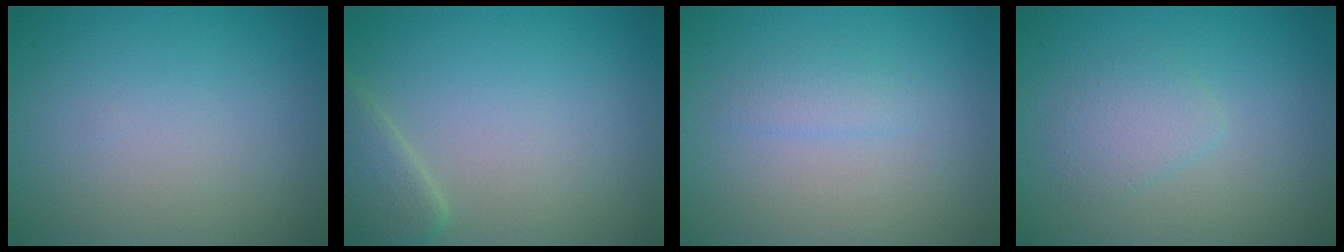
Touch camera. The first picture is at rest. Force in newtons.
{"total": 2.6, "press": 2.6, "slide": 0.2}
{"total": 1.2, "press": 1.2, "slide": 0.1}
{"total": 1.9, "press": 1.9, "slide": 0.1}